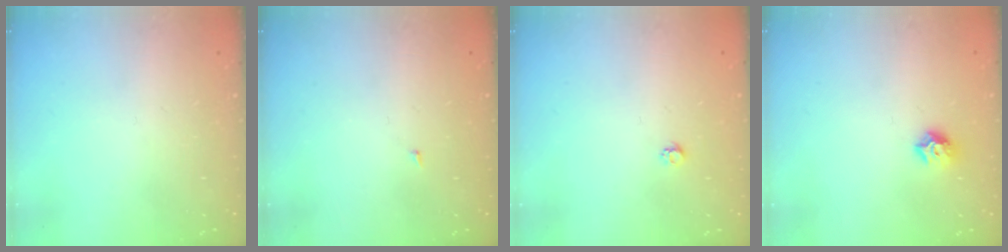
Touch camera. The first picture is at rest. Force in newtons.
{"total": 1.4, "press": 1.3, "slide": 0.1}
{"total": 3.2, "press": 3.2, "slide": 0.3}
{"total": 8.2, "press": 8.1, "slide": 1.0}